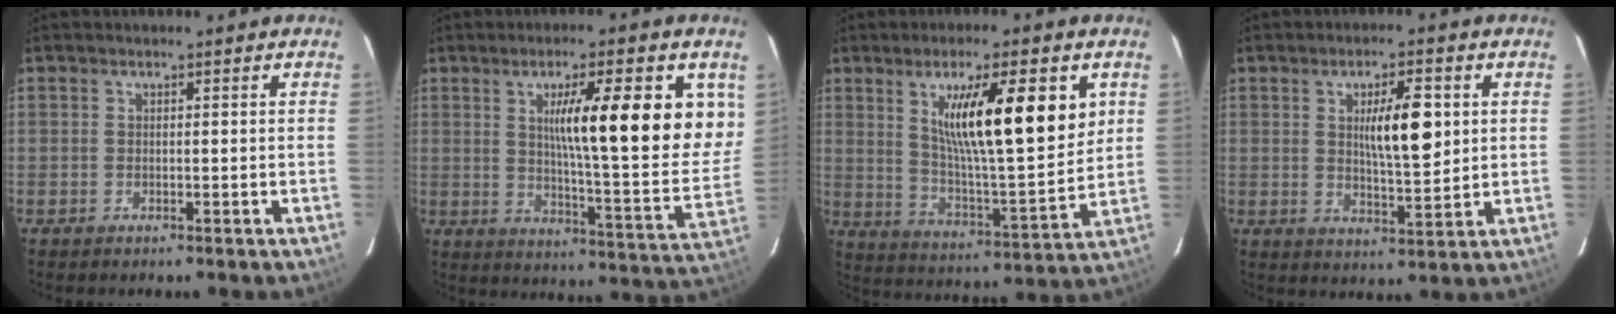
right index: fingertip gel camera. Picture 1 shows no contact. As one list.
[{"total": 19.3, "force": [6.5, 1.9, 18.1], "torque": [-0.244, -0.009, 0.092]}, {"total": 17.5, "force": [6.0, 2.8, 16.2], "torque": [-0.270, -0.004, 0.104]}, {"total": 8.7, "force": [1.8, 2.2, 8.2], "torque": [-0.134, 0.004, 0.036]}]